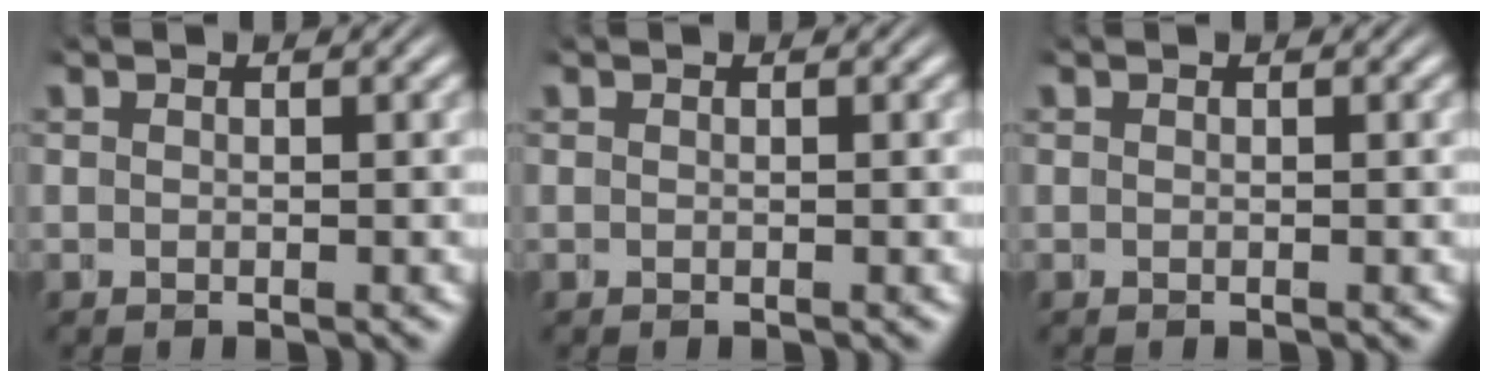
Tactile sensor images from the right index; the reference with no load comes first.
{"total": 0.0}
{"total": 0.0}